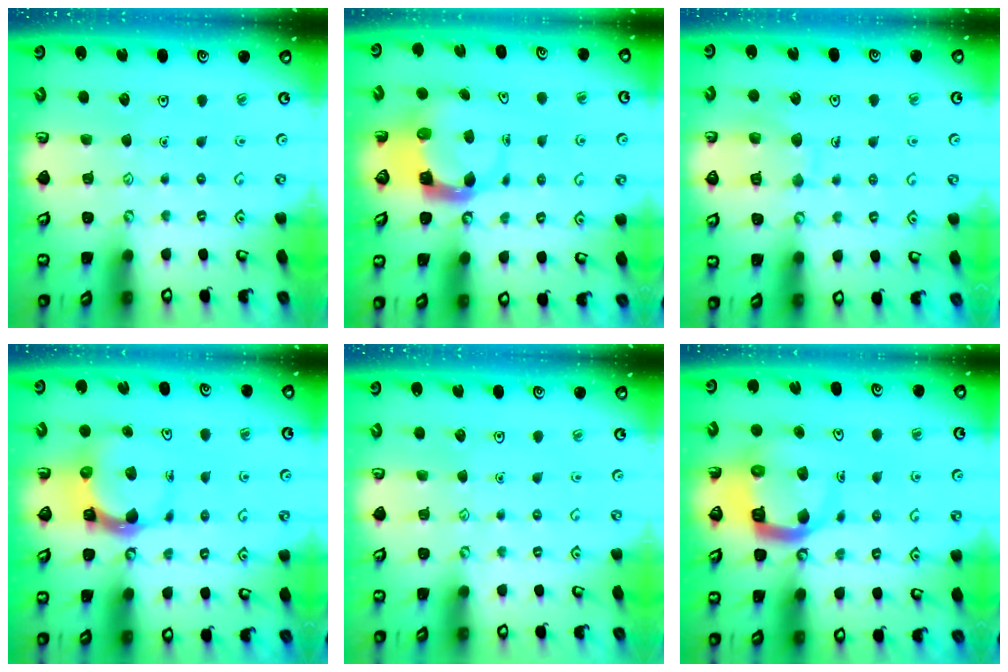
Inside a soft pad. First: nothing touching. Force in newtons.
{"total": 4.0, "press": 3.9, "slide": 0.6}
{"total": 8.2, "press": 8.1, "slide": 0.8}
{"total": 4.7, "press": 4.7, "slide": 0.7}
{"total": 0.0}
{"total": 9.2, "press": 9.2, "slide": 1.0}